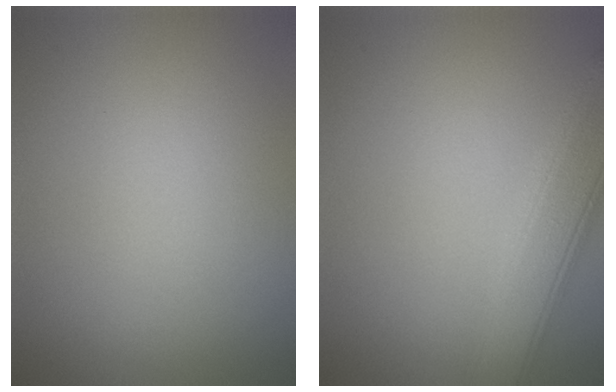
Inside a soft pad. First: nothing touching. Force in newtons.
{"total": 6.1, "press": 6.1, "slide": 0.3}